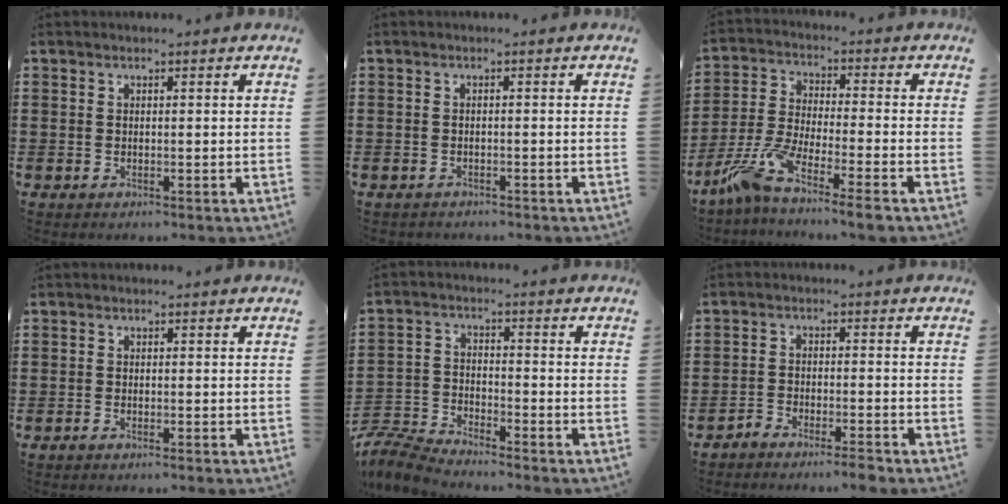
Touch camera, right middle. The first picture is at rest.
{"total": 0.8, "force": [-0.8, 0.1, 0.0], "torque": [-0.004, -0.001, -0.016]}
{"total": 7.7, "force": [-6.3, 0.6, 4.4], "torque": [-0.111, -0.012, -0.128]}
{"total": 0.7, "force": [-0.6, 0.0, 0.3], "torque": [-0.007, -0.003, -0.012]}
{"total": 6.1, "force": [-6.0, 0.4, 1.1], "torque": [-0.050, -0.005, -0.127]}
{"total": 3.4, "force": [-3.4, 0.0, 0.4], "torque": [-0.010, 0.002, -0.070]}